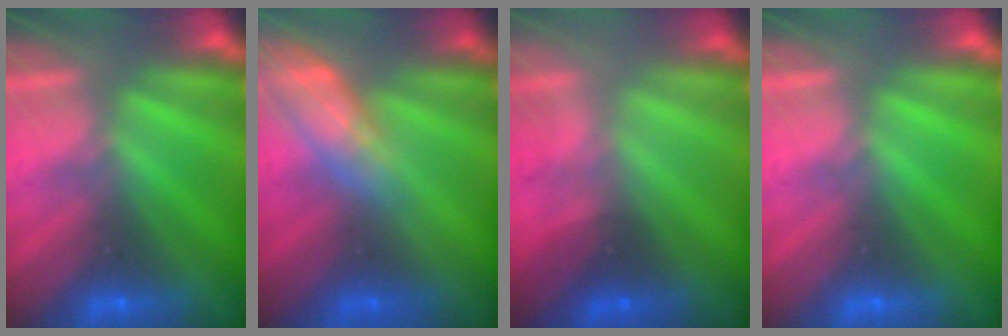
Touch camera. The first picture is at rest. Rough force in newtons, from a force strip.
{"total": 2.6}
{"total": 1.8}
{"total": 0.0}